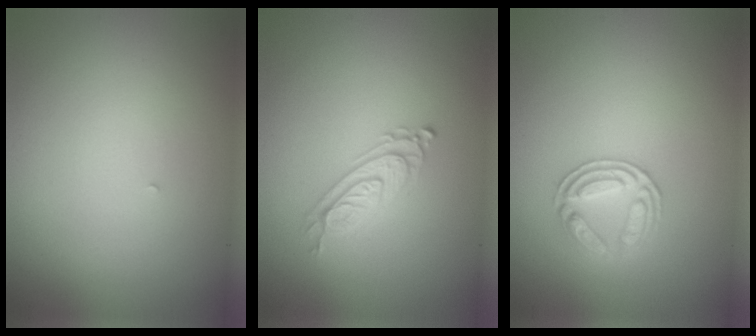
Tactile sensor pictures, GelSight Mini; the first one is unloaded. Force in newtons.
{"total": 2.4, "press": 2.0, "slide": 1.4}
{"total": 2.8, "press": 2.7, "slide": 0.6}